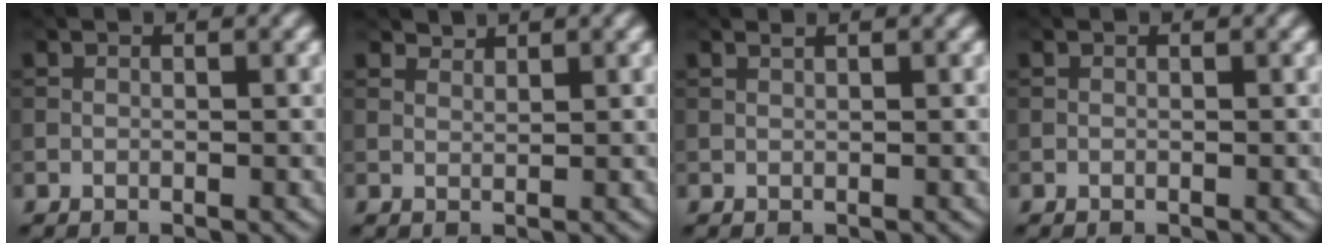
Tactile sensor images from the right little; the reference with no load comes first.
{"total": 1.7, "force": [1.6, 0.3, 0.3], "torque": [-0.009, -0.001, 0.029]}
{"total": 0.5, "force": [0.5, 0.1, 0.2], "torque": [-0.005, 0.000, 0.008]}
{"total": 0.0}